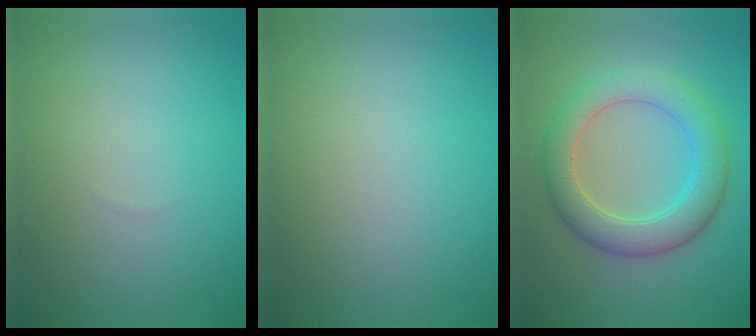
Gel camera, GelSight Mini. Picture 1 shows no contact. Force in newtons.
{"total": 0.0}
{"total": 5.4, "press": 5.4, "slide": 0.2}